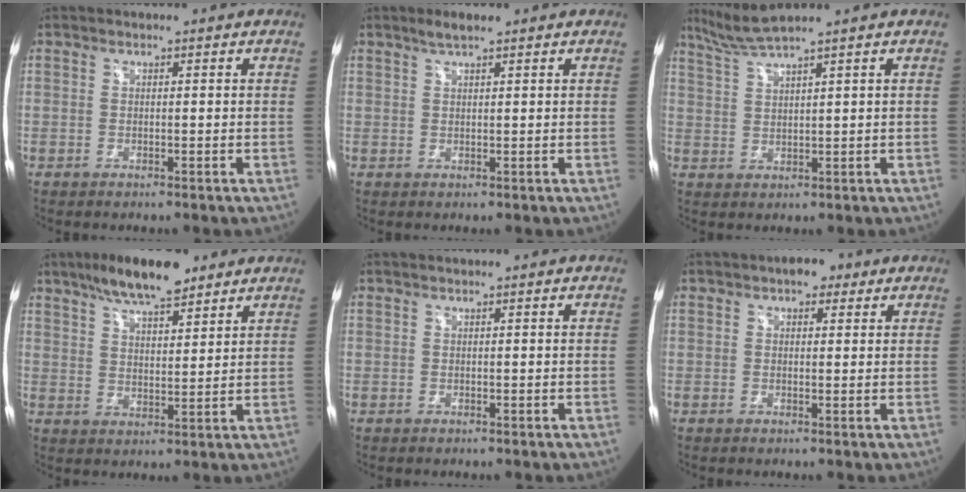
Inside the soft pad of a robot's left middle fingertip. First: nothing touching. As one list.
[{"total": 2.6, "force": [1.9, 0.4, 1.7], "torque": [-0.038, 0.008, 0.036]}, {"total": 4.2, "force": [3.6, -1.6, 1.6], "torque": [-0.044, -0.002, 0.081]}, {"total": 11.0, "force": [8.0, 2.9, 7.0], "torque": [-0.122, 0.011, 0.137]}, {"total": 0.0}, {"total": 3.2, "force": [1.9, 1.8, 2.0], "torque": [-0.028, 0.015, 0.023]}]